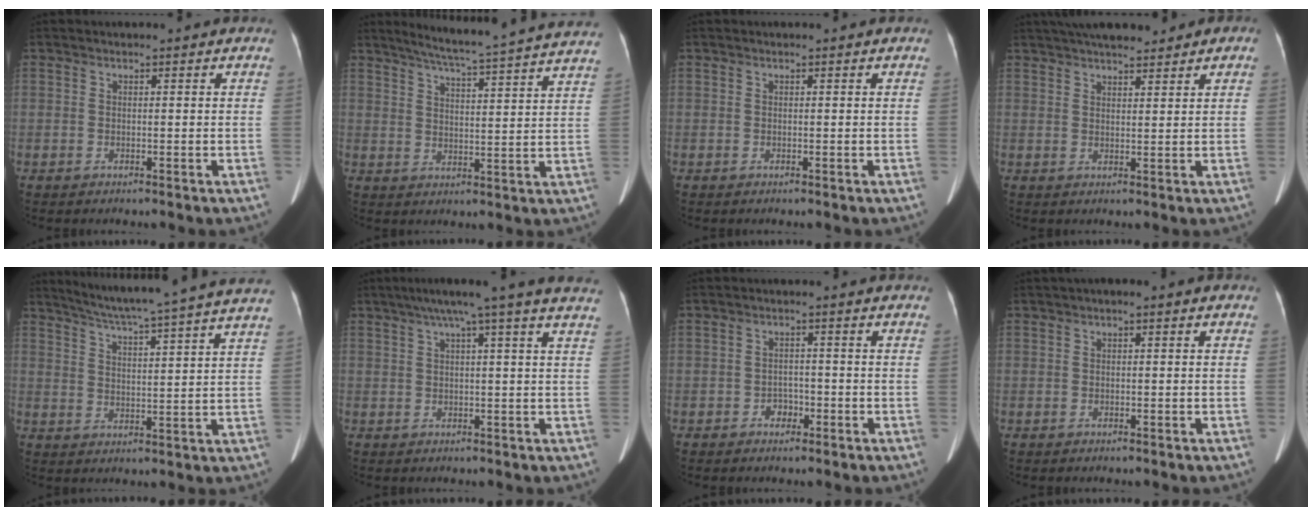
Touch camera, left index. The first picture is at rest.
{"total": 21.1, "force": [19.1, -0.9, 8.9], "torque": [-0.143, -0.027, 0.242]}
{"total": 0.0}
{"total": 9.2, "force": [7.6, 2.3, 4.8], "torque": [-0.067, 0.018, 0.111]}
{"total": 20.2, "force": [17.8, -1.6, 9.3], "torque": [-0.158, -0.021, 0.237]}
{"total": 13.0, "force": [10.2, -1.3, 8.0], "torque": [-0.128, 0.030, 0.116]}
{"total": 2.2, "force": [-1.4, 1.5, 0.8], "torque": [-0.013, 0.004, -0.022]}
{"total": 1.2, "force": [0.1, 0.4, 1.1], "torque": [-0.020, 0.004, -0.002]}